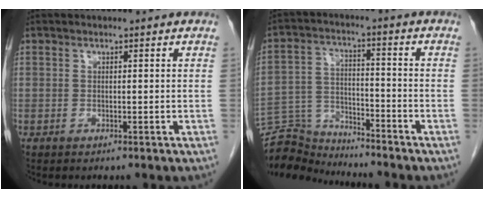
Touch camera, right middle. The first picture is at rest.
{"total": 8.3, "force": [-8.2, 1.1, -0.6], "torque": [0.008, 0.011, -0.155]}